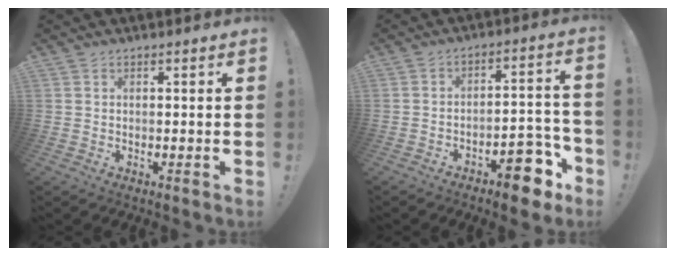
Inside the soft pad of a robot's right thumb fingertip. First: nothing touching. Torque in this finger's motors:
{"motor_torque": [1.98, 0.69, 0.85, -0.99, 0.31]}